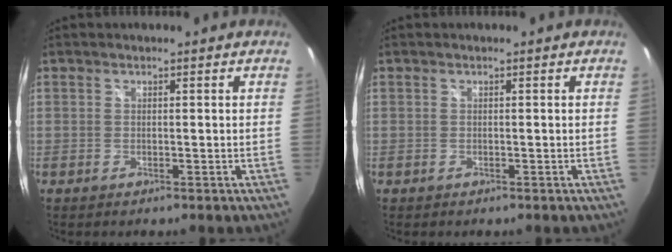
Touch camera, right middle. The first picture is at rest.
{"total": 0.0}